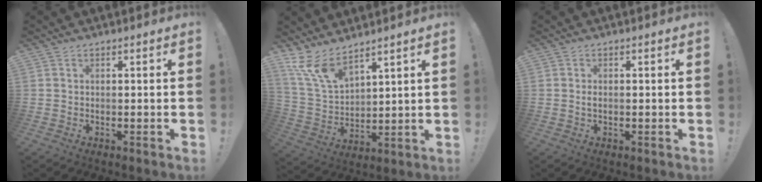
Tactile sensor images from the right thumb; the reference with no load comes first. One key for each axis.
{"total": 11.6, "fx": 9.3, "fy": 4.1, "fz": 5.7, "tx": -0.130, "ty": -0.055, "tz": 0.180}
{"total": 0.8, "fx": -0.2, "fy": 0.4, "fz": 0.7, "tx": -0.015, "ty": 0.003, "tz": -0.004}